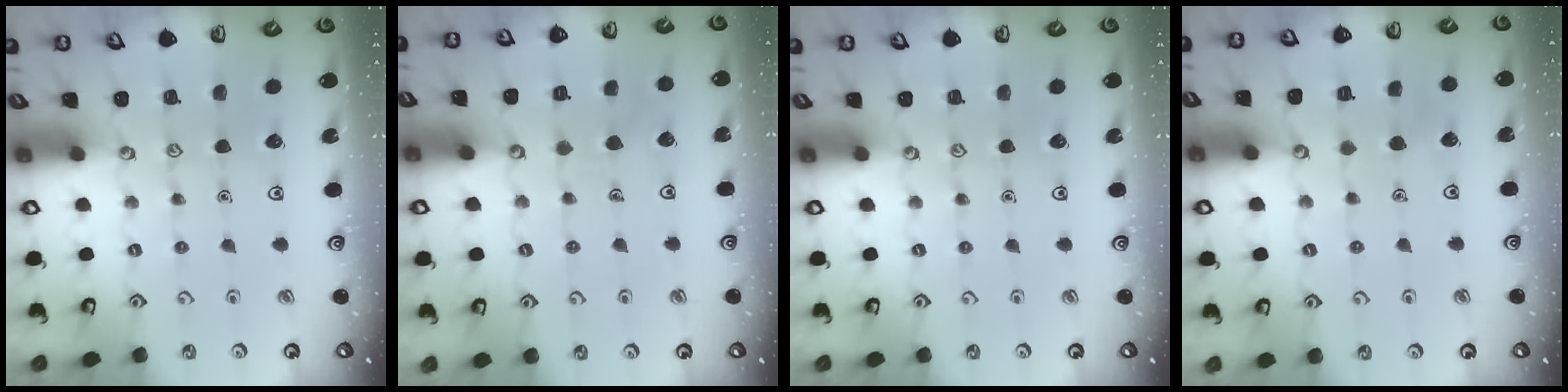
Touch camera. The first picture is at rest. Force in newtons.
{"total": 4.3, "press": 4.3, "slide": 0.3}
{"total": 0.0}
{"total": 3.9, "press": 3.9, "slide": 0.3}